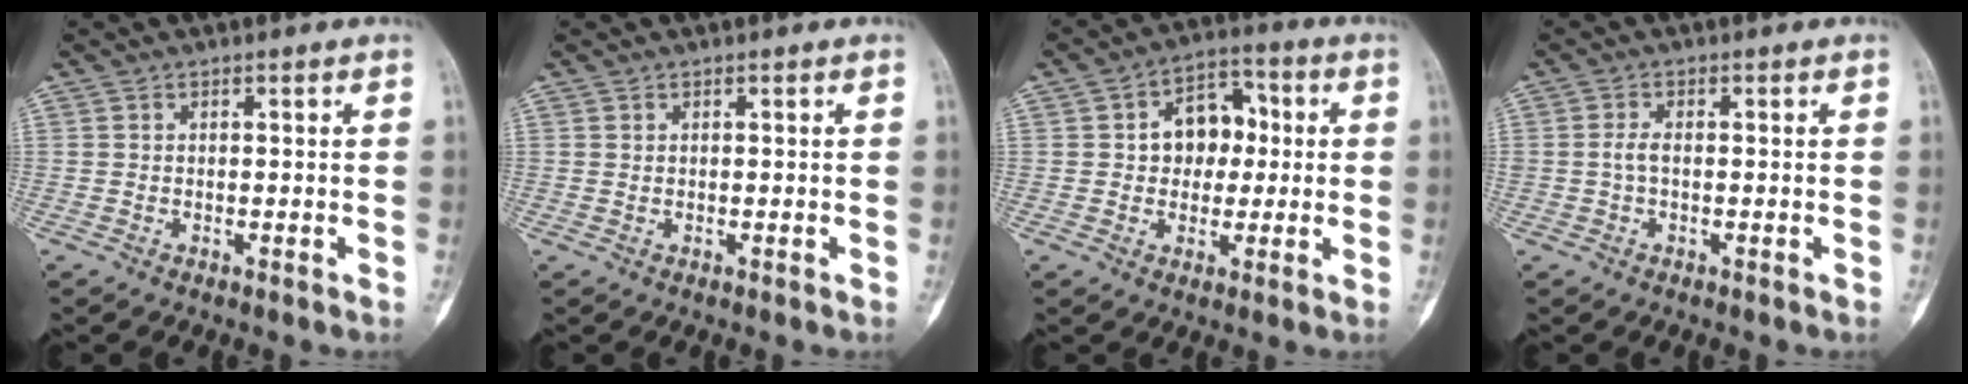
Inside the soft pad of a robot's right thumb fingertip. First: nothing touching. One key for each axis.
{"total": 0.0}
{"total": 9.6, "fx": 0.9, "fy": 7.2, "fz": 6.3, "tx": -0.051, "ty": 0.023, "tz": 0.008}
{"total": 2.0, "fx": -0.2, "fy": 1.1, "fz": 1.7, "tx": -0.037, "ty": 0.003, "tz": -0.004}